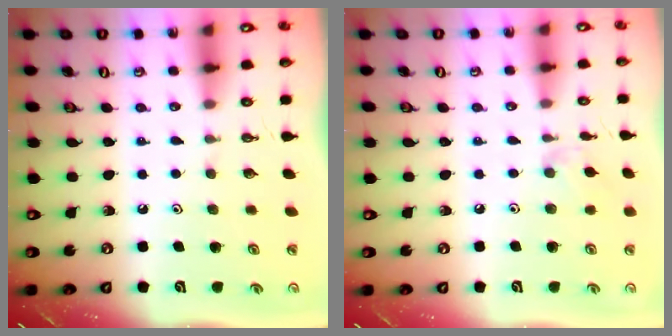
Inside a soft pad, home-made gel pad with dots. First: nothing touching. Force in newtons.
{"total": 6.9, "press": 6.9, "slide": 0.9}